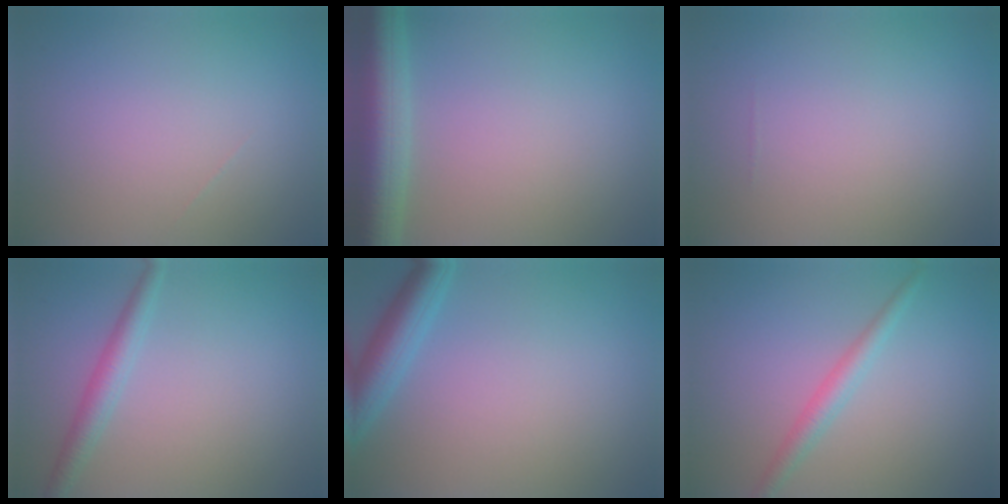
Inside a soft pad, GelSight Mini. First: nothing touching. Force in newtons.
{"total": 7.2, "press": 7.1, "slide": 0.3}
{"total": 0.0}
{"total": 2.4, "press": 2.4, "slide": 0.1}
{"total": 3.7, "press": 3.7, "slide": 0.3}
{"total": 2.2, "press": 2.2, "slide": 0.0}